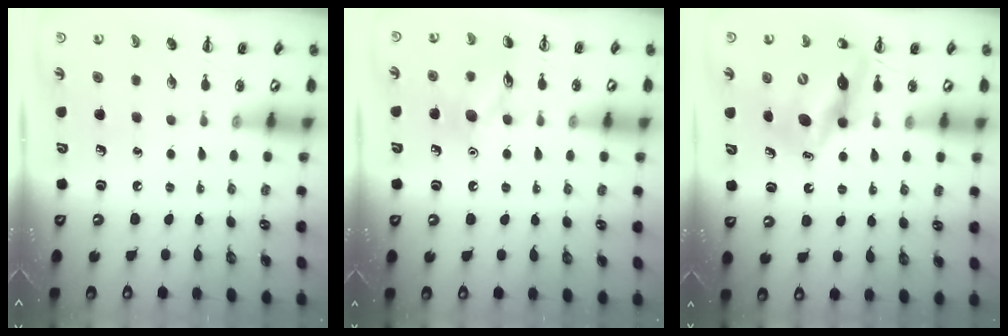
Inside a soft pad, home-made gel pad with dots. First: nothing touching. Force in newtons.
{"total": 10.3, "press": 10.3, "slide": 0.6}
{"total": 12.4, "press": 11.9, "slide": 3.5}